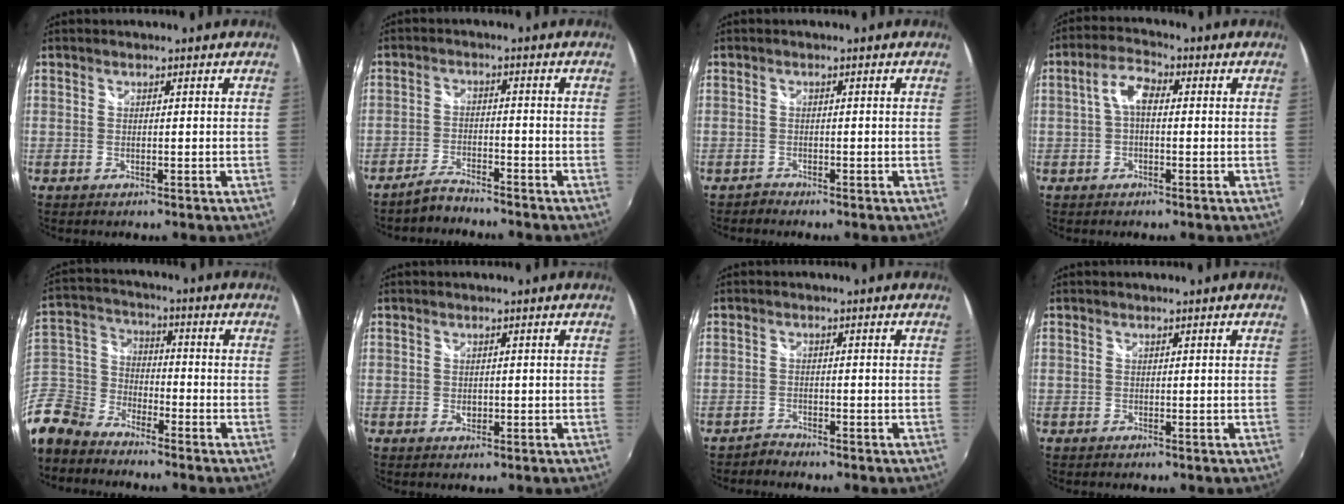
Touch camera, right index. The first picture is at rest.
{"total": 4.2, "force": [-4.0, 0.6, 1.1], "torque": [-0.040, 0.001, -0.074]}
{"total": 1.0, "force": [-0.9, 0.3, -0.3], "torque": [0.004, 0.002, -0.019]}
{"total": 4.6, "force": [0.0, 2.4, 4.0], "torque": [-0.080, 0.017, -0.001]}
{"total": 14.7, "force": [-10.7, 8.6, 5.1], "torque": [-0.154, 0.009, -0.222]}
{"total": 1.2, "force": [-0.1, 1.0, 0.6], "torque": [-0.009, -0.001, -0.002]}
{"total": 1.7, "force": [-1.6, 0.3, -0.3], "torque": [0.002, 0.002, -0.034]}
{"total": 0.0}